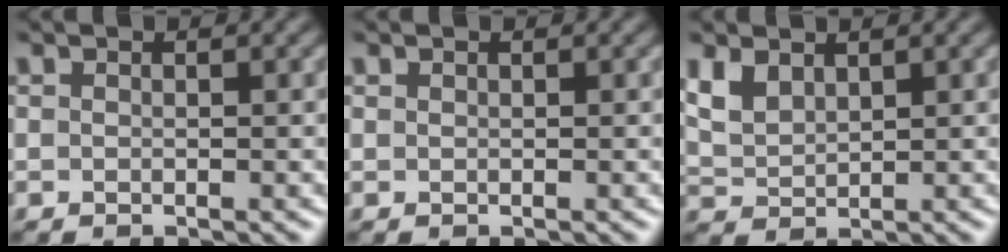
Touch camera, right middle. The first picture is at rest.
{"total": 0.0}
{"total": 2.9, "force": [1.7, 1.6, 1.6], "torque": [-0.042, 0.000, 0.039]}